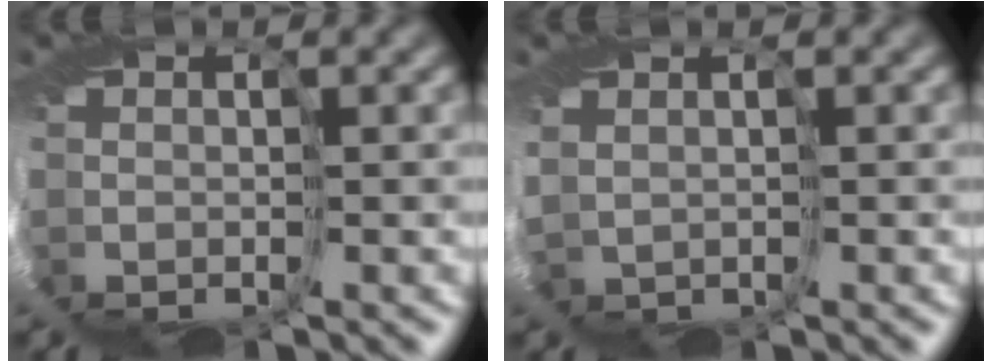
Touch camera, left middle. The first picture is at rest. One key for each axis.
{"total": 1.7, "fx": 1.3, "fy": 1.0, "fz": 0.4, "tx": -0.038, "ty": 0.008, "tz": 0.031}